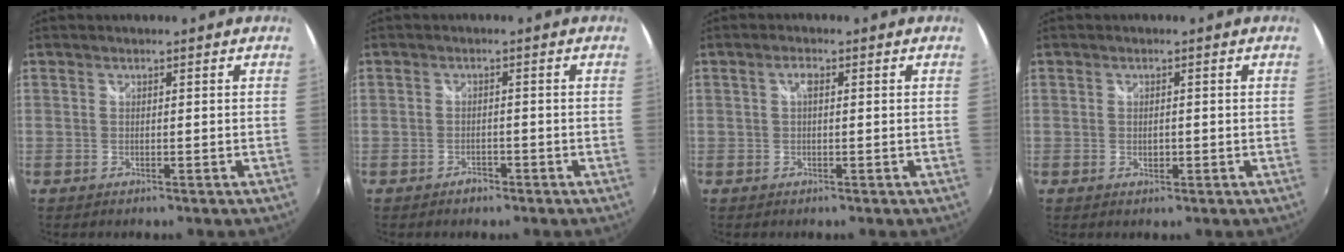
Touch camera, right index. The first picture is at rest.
{"total": 1.9, "force": [-1.4, 1.2, 0.5], "torque": [-0.012, -0.001, -0.022]}
{"total": 1.6, "force": [0.4, 0.5, 1.4], "torque": [-0.027, 0.006, 0.003]}
{"total": 1.4, "force": [-0.3, 0.9, 1.0], "torque": [-0.016, 0.000, -0.004]}